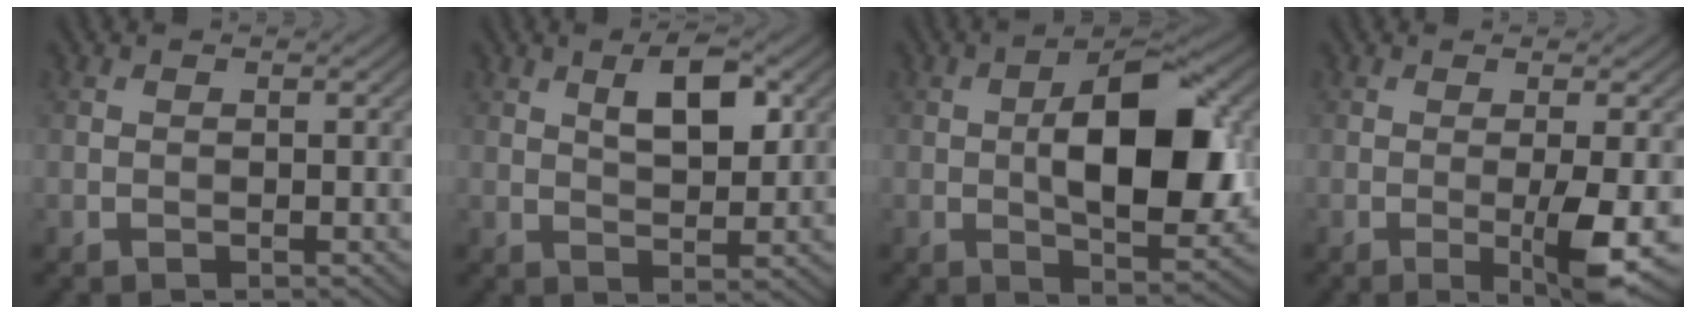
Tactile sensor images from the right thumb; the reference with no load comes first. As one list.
[{"total": 5.8, "force": [2.3, 2.4, 4.7], "torque": [-0.081, 0.000, 0.039]}, {"total": 12.4, "force": [0.2, 5.5, 11.1], "torque": [-0.169, 0.000, 0.006]}, {"total": 5.4, "force": [-1.1, 0.6, 5.3], "torque": [-0.096, -0.002, -0.016]}]